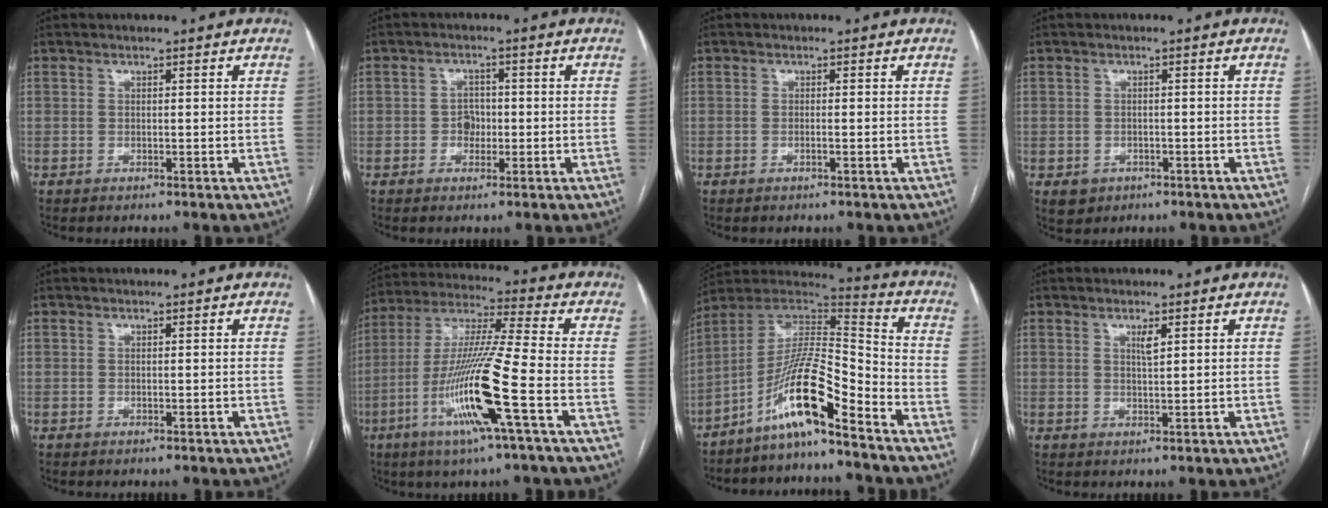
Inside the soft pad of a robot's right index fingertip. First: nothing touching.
{"total": 2.4, "force": [-0.5, 1.9, 1.4], "torque": [-0.015, 0.007, -0.008]}
{"total": 0.6, "force": [-0.2, -0.3, 0.5], "torque": [-0.010, 0.000, -0.004]}
{"total": 2.8, "force": [-1.3, 2.4, 0.6], "torque": [-0.003, 0.005, -0.012]}
{"total": 0.0}
{"total": 16.1, "force": [-5.8, -1.0, 15.0], "torque": [-0.305, -0.015, -0.116]}
{"total": 13.3, "force": [-8.7, 0.7, 10.0], "torque": [-0.191, 0.015, -0.162]}
{"total": 1.6, "force": [0.8, 0.1, 1.4], "torque": [-0.026, -0.004, 0.015]}